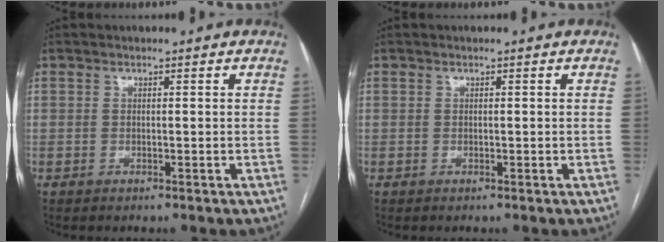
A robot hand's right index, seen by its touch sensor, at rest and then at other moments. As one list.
[{"total": 0.0}]